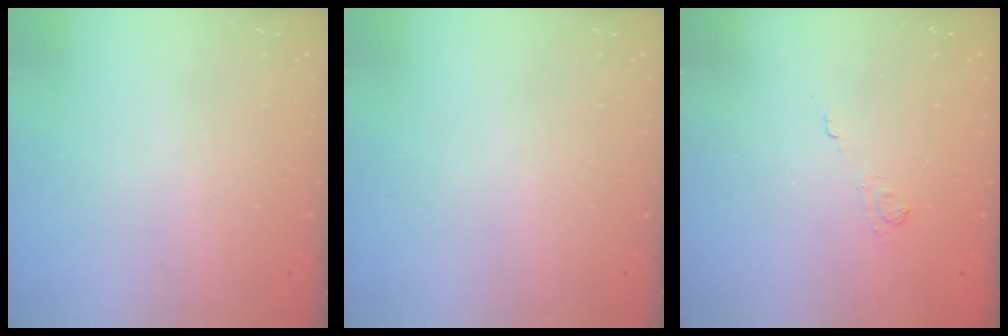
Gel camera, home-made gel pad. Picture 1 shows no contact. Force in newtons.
{"total": 0.0}
{"total": 2.0, "press": 1.5, "slide": 1.3}